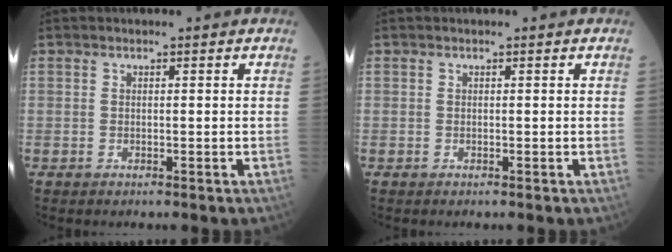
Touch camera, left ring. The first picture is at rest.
{"total": 0.0}